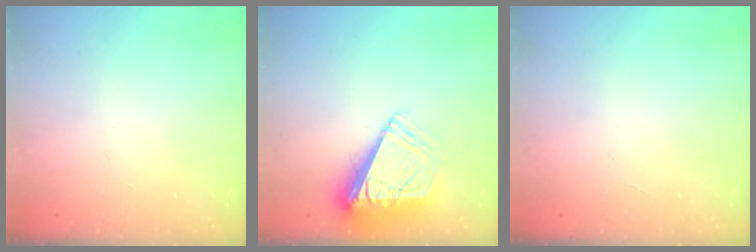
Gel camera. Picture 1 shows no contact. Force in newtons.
{"total": 9.4, "press": 9.3, "slide": 1.3}
{"total": 0.0}